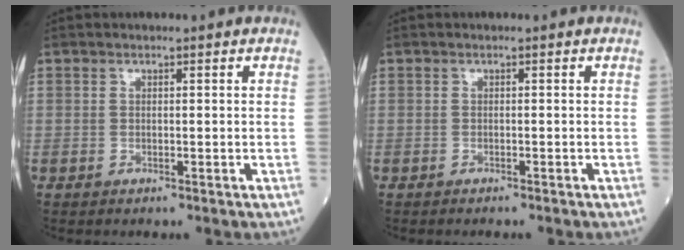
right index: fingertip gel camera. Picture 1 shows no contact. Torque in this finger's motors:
{"motor_torque": [-0.10, -0.06, -0.03, 0.00]}